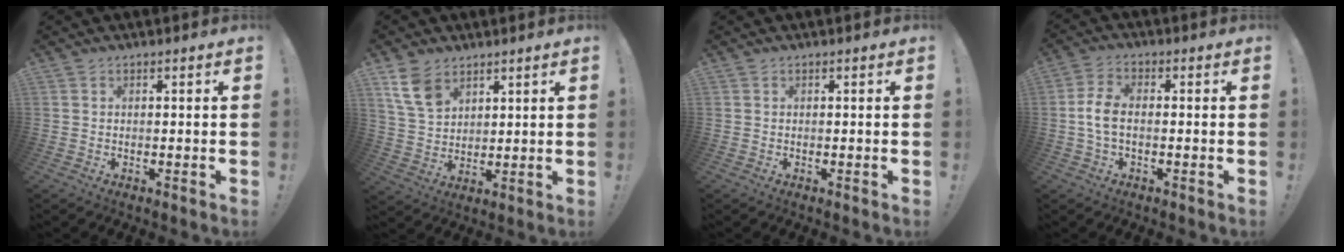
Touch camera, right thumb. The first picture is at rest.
{"total": 10.2, "force": [6.4, 6.2, 4.9], "torque": [-0.096, -0.024, 0.129]}
{"total": 0.0}
{"total": 6.6, "force": [-0.8, 3.4, 5.6], "torque": [-0.121, 0.001, -0.015]}